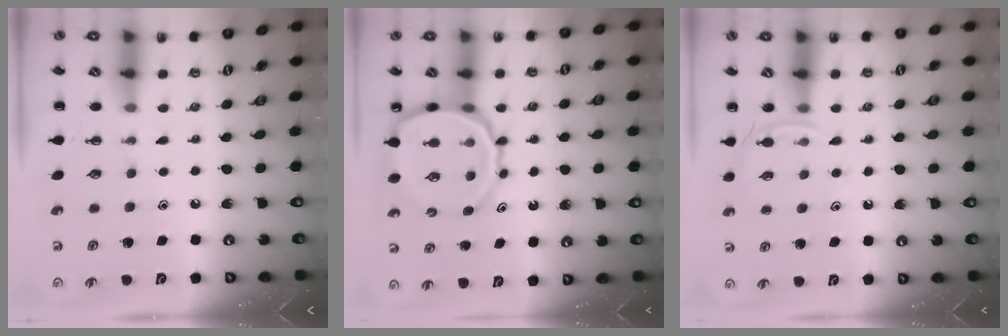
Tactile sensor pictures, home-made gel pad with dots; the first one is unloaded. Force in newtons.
{"total": 14.1, "press": 13.5, "slide": 4.1}
{"total": 4.5, "press": 4.3, "slide": 1.3}